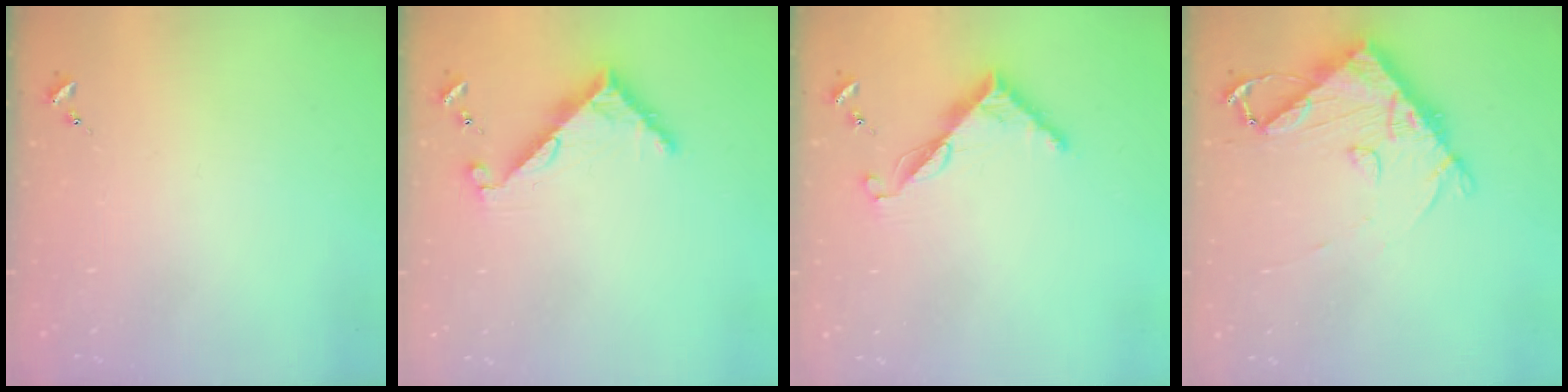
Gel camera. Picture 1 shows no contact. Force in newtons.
{"total": 7.3, "press": 7.3, "slide": 0.6}
{"total": 7.5, "press": 7.4, "slide": 0.6}
{"total": 11.0, "press": 10.9, "slide": 1.4}